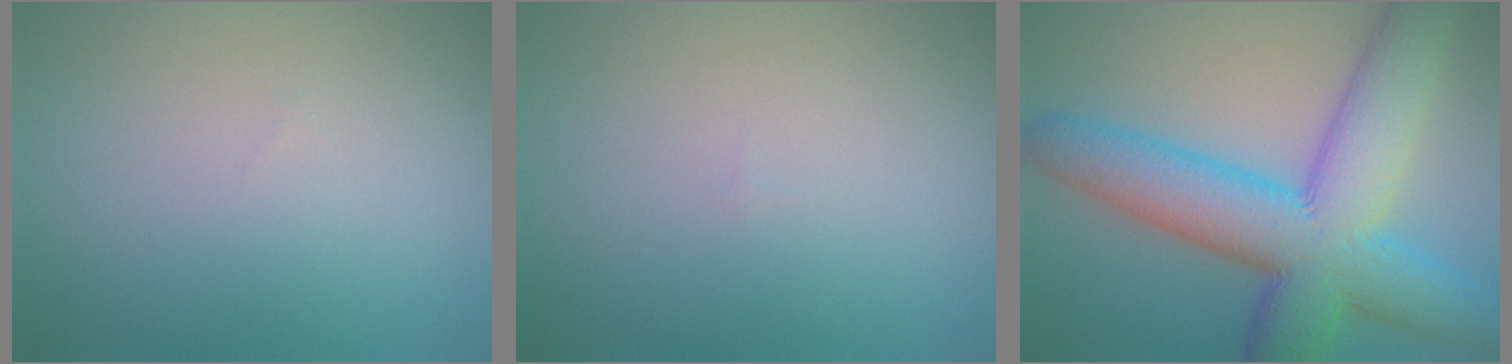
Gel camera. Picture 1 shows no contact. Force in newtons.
{"total": 0.0}
{"total": 12.6, "press": 12.6, "slide": 0.2}